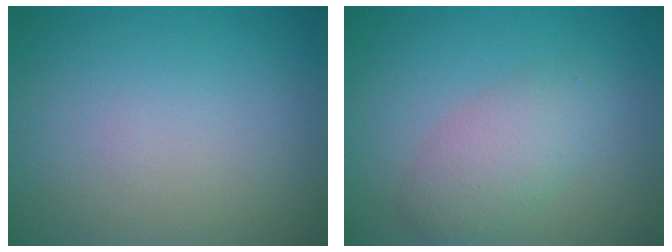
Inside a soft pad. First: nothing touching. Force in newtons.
{"total": 3.6, "press": 3.6, "slide": 0.1}